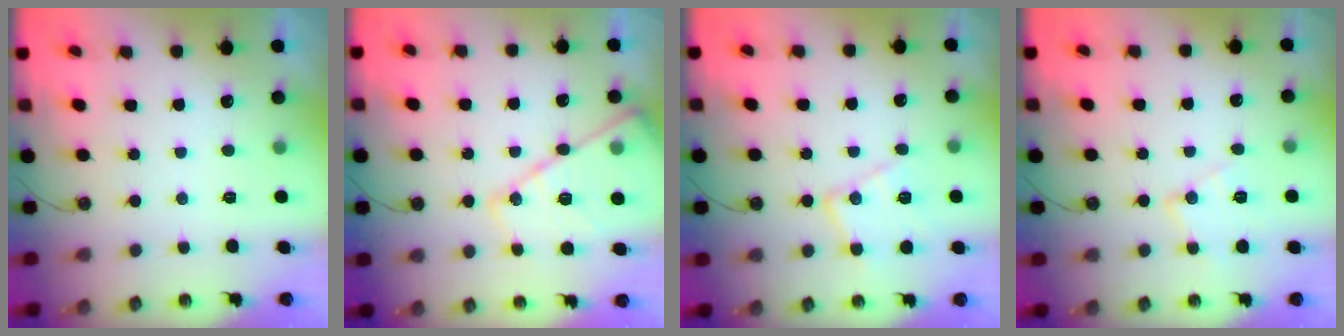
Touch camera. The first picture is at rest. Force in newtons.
{"total": 15.1, "press": 15.1, "slide": 1.3}
{"total": 13.4, "press": 13.4, "slide": 1.0}
{"total": 9.5, "press": 9.5, "slide": 0.7}